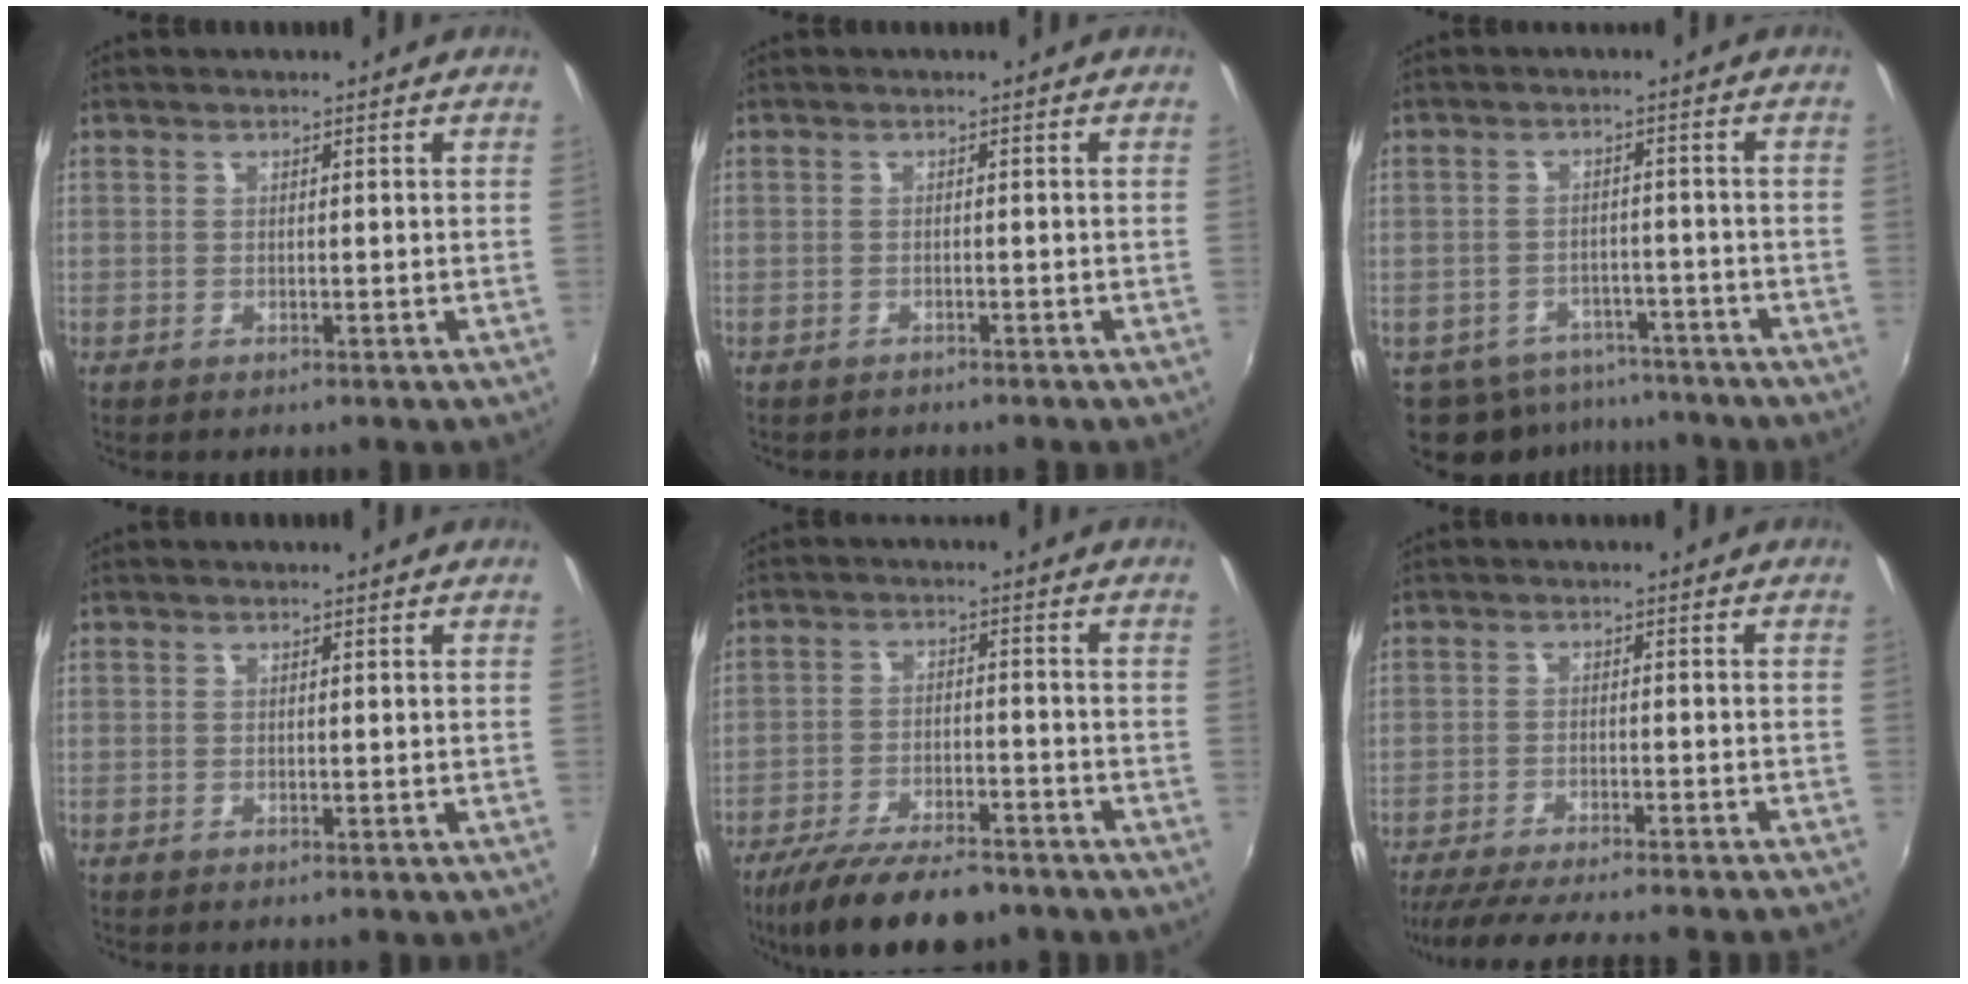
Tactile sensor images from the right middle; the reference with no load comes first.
{"total": 1.2, "force": [-1.1, 0.3, 0.1], "torque": [-0.008, -0.001, -0.016]}
{"total": 11.1, "force": [-8.7, 6.2, 3.3], "torque": [-0.086, -0.003, -0.112]}
{"total": 0.0}
{"total": 15.2, "force": [-12.1, 4.6, 8.0], "torque": [-0.167, -0.027, -0.193]}
{"total": 15.2, "force": [-13.5, 0.1, 7.0], "torque": [-0.140, -0.022, -0.200]}